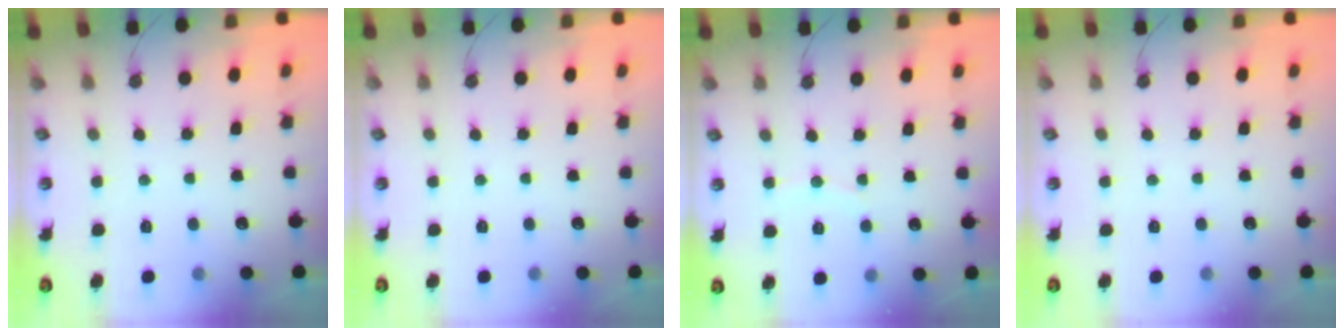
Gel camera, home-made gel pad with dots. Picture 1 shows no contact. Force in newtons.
{"total": 0.0}
{"total": 4.3, "press": 4.2, "slide": 0.4}
{"total": 0.0}